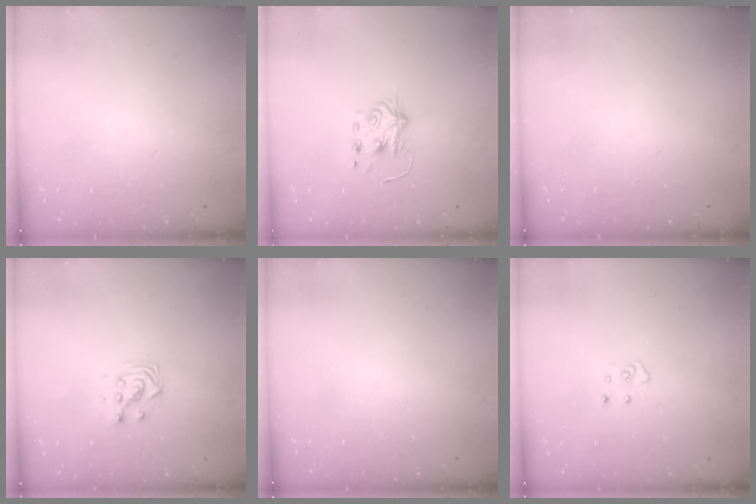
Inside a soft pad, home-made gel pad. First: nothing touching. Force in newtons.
{"total": 5.9, "press": 5.8, "slide": 0.7}
{"total": 0.0}
{"total": 3.5, "press": 3.5, "slide": 0.2}
{"total": 0.0}
{"total": 3.8, "press": 3.8, "slide": 0.3}